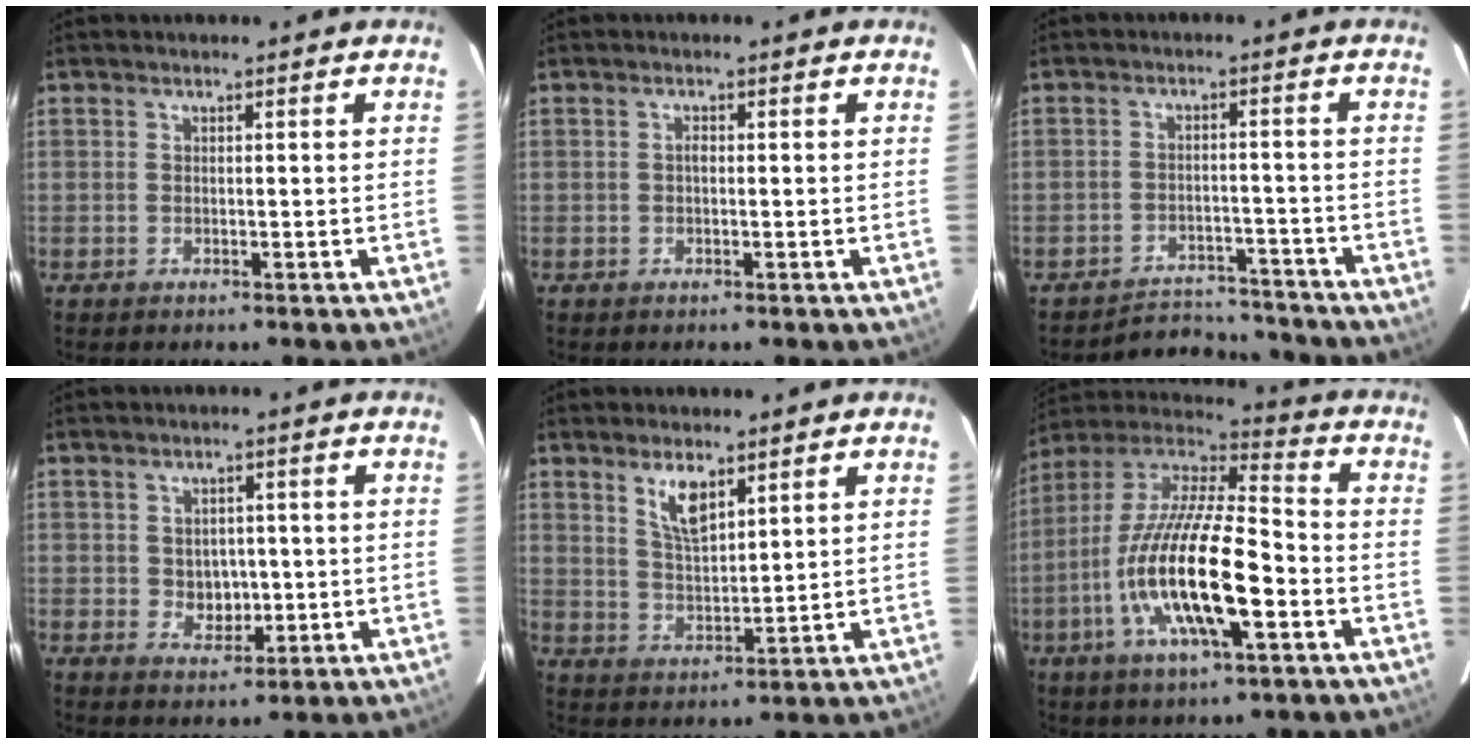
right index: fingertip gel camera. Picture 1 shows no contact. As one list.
[{"total": 0.8, "force": [-0.1, 0.5, 0.6], "torque": [-0.010, 0.005, -0.003]}, {"total": 8.5, "force": [-8.2, 2.4, -0.1], "torque": [-0.012, 0.024, -0.115]}, {"total": 4.6, "force": [-0.3, 3.9, 2.4], "torque": [-0.041, 0.003, 0.004]}, {"total": 6.3, "force": [3.8, 2.3, 4.4], "torque": [-0.079, -0.002, 0.078]}, {"total": 21.2, "force": [-6.7, 5.8, 19.2], "torque": [-0.370, -0.021, -0.131]}]